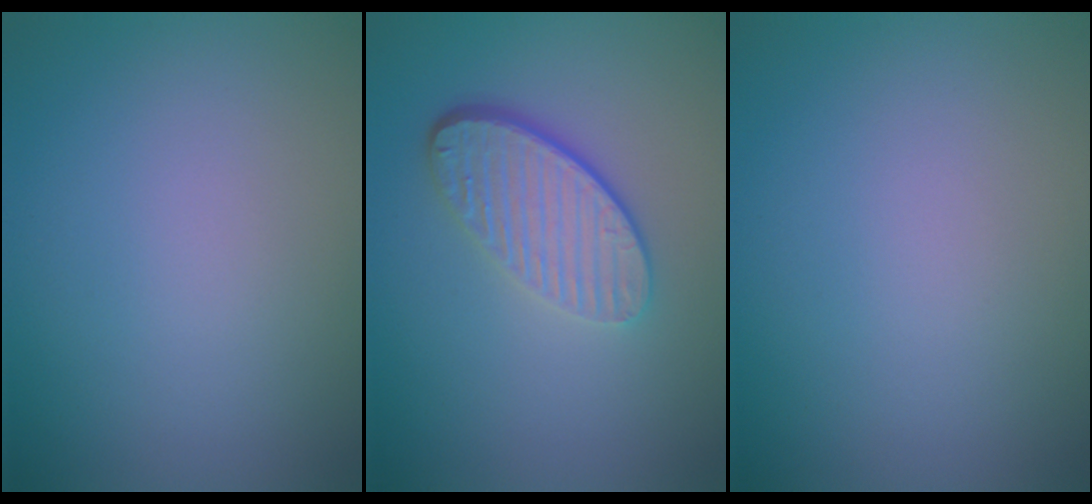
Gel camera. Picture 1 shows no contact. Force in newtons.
{"total": 4.6, "press": 3.3, "slide": 3.2}
{"total": 0.0}